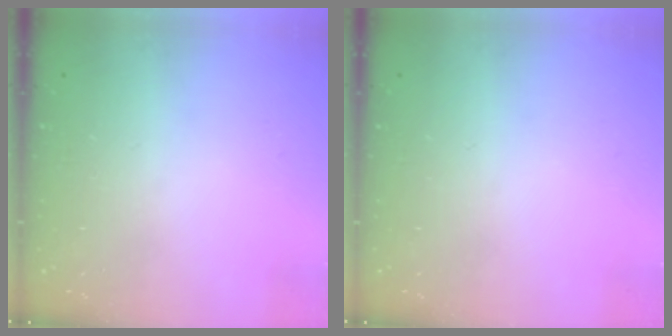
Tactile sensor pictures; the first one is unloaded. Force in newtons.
{"total": 0.0}